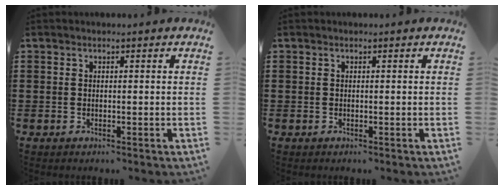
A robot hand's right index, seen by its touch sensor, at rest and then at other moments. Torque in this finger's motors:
{"motor_torque": [0.17, 1.09, 0.00, 0.01]}